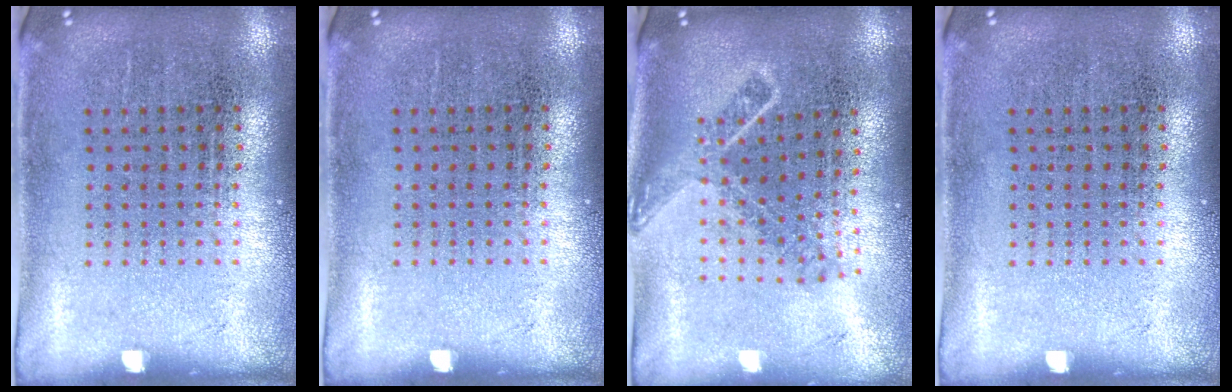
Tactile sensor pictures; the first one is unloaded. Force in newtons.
{"total": 0.0}
{"total": 1.7, "press": 1.2, "slide": 1.2}
{"total": 0.0}